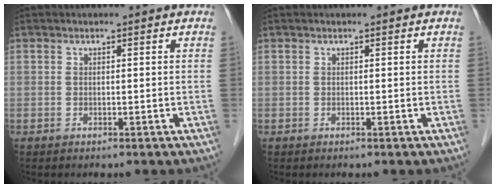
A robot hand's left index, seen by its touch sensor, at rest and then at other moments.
{"total": 0.0}